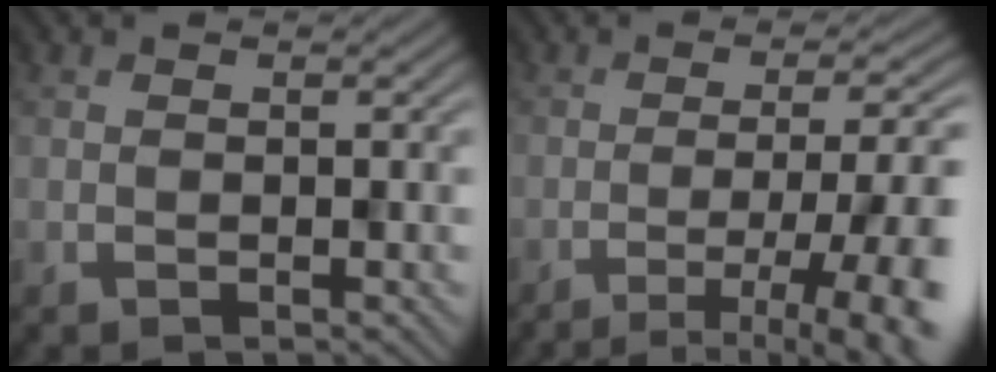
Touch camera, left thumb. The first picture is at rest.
{"total": 11.2, "force": [-4.9, 2.8, 9.6], "torque": [-0.110, 0.005, -0.065]}